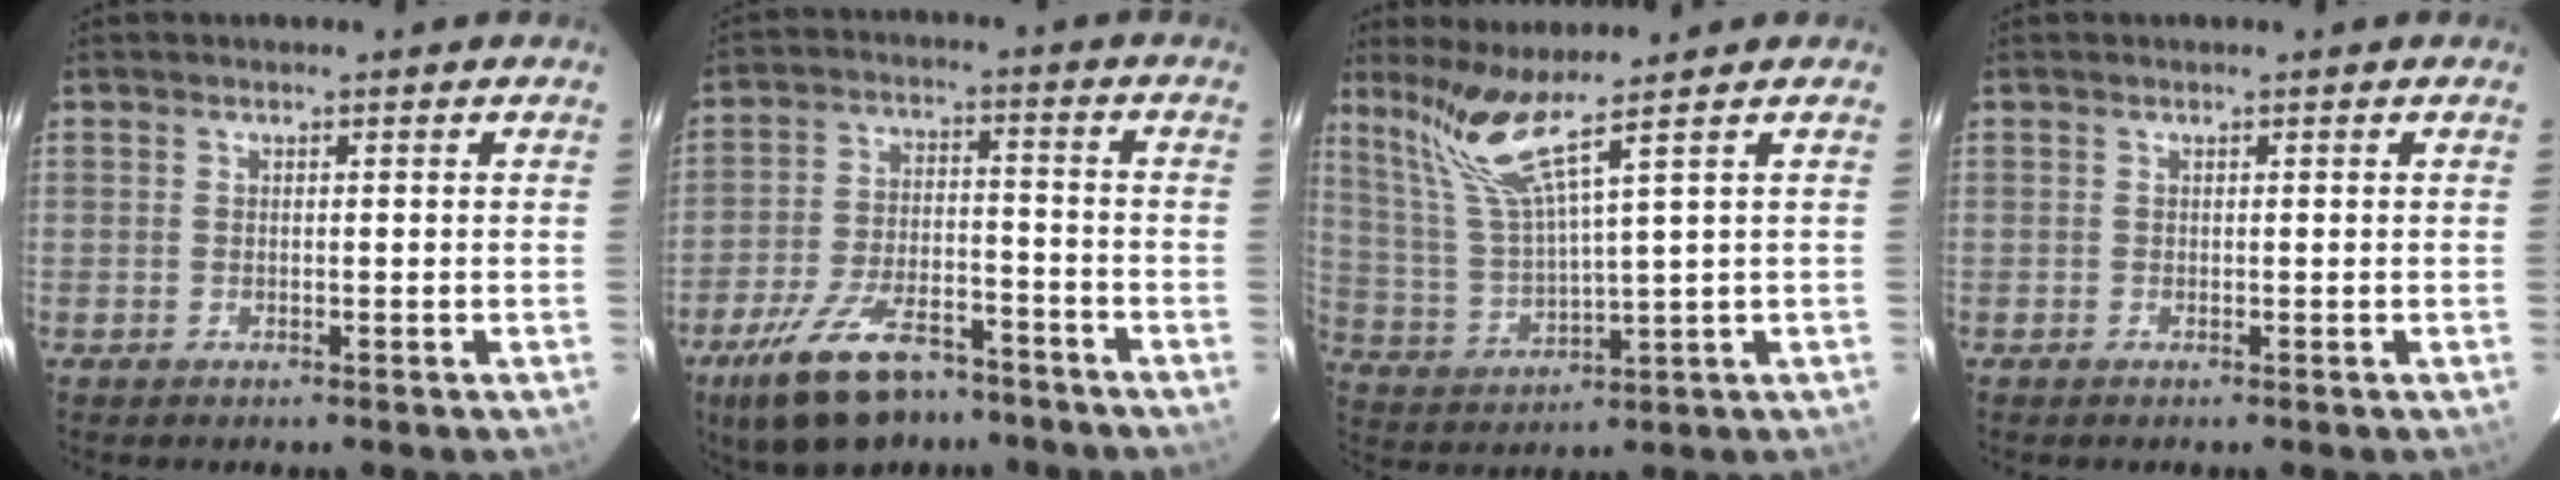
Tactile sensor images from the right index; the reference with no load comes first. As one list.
[{"total": 16.6, "force": [-12.8, 6.4, 8.4], "torque": [-0.180, -0.015, -0.208]}, {"total": 8.5, "force": [6.3, -1.8, 5.5], "torque": [-0.104, -0.006, 0.140]}, {"total": 0.0}]